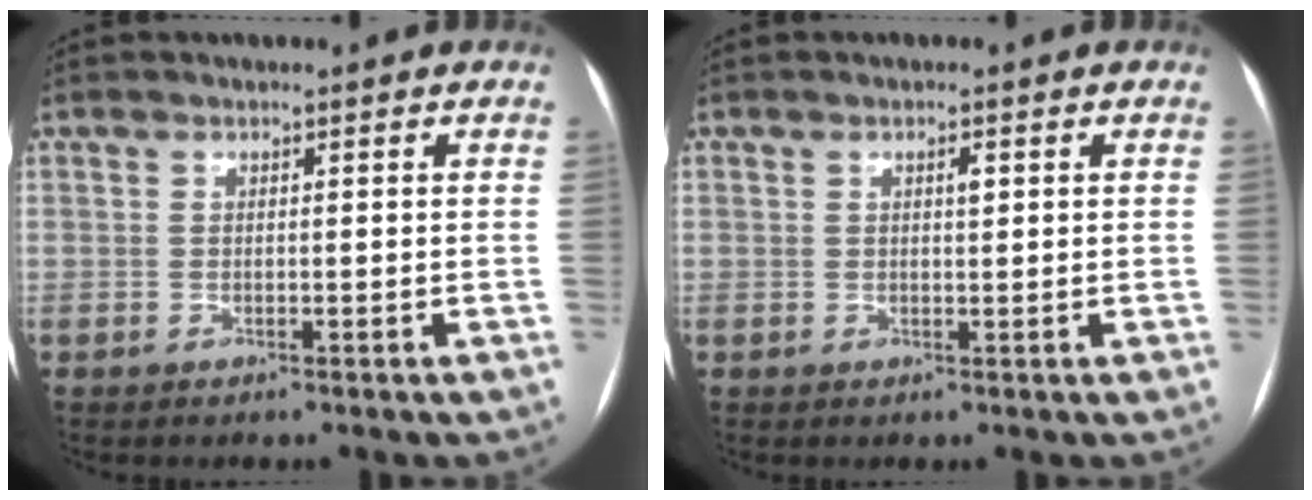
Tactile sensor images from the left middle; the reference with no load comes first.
{"total": 1.3, "force": [0.5, 0.3, 1.1], "torque": [-0.018, 0.001, 0.007]}